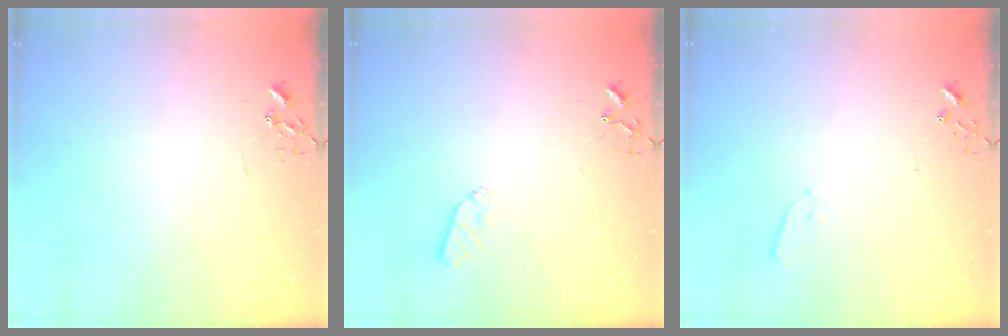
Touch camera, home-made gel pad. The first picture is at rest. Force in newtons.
{"total": 5.2, "press": 5.2, "slide": 0.8}
{"total": 3.3, "press": 3.2, "slide": 0.5}